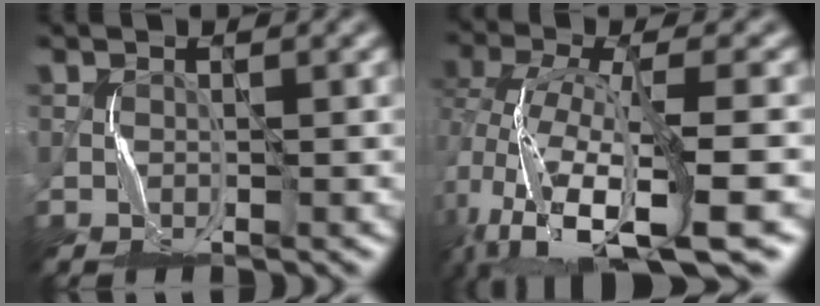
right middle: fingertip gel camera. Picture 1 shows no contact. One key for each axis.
{"total": 13.1, "fx": -6.5, "fy": 3.5, "fz": 10.8, "tx": -0.223, "ty": -0.011, "tz": -0.101}